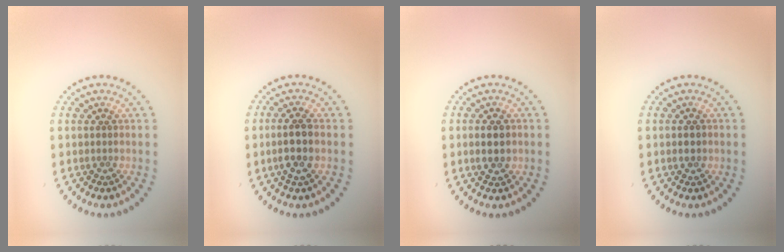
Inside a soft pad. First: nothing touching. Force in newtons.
{"total": 2.7, "press": 2.5, "slide": 1.0}
{"total": 2.3, "press": 2.3, "slide": 0.1}
{"total": 1.5, "press": 1.5, "slide": 0.0}